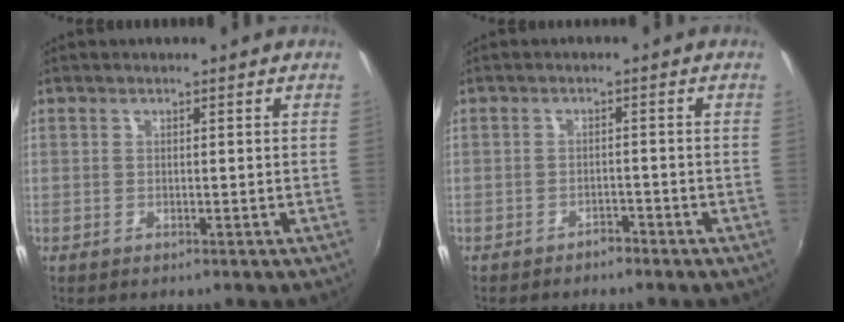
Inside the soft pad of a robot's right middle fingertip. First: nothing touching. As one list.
[{"total": 2.0, "force": [-1.8, 0.7, 0.4], "torque": [-0.012, -0.001, -0.026]}]